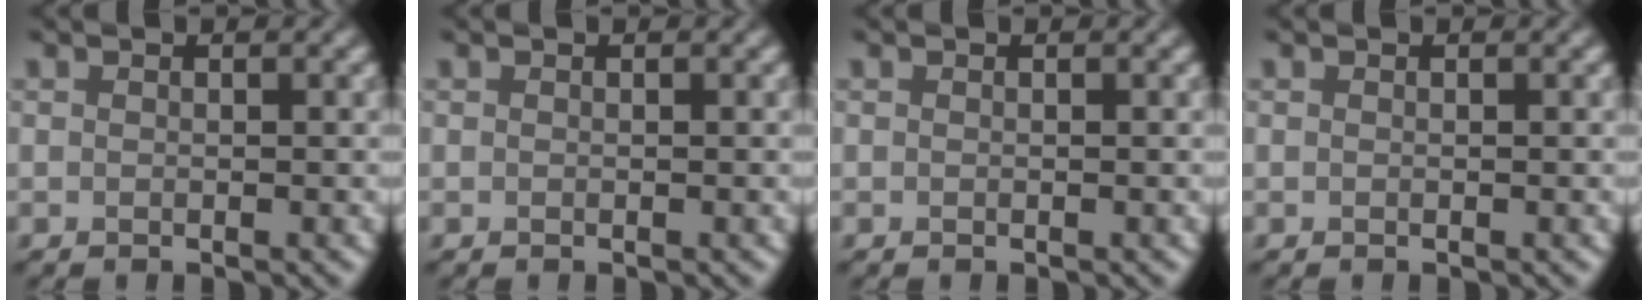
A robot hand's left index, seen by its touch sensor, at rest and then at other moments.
{"total": 0.0}
{"total": 0.0}
{"total": 0.0}